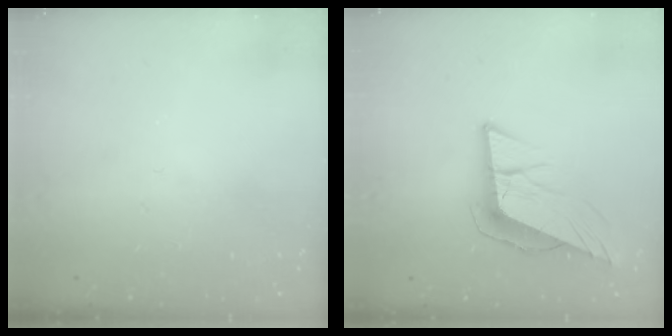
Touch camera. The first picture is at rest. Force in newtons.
{"total": 11.2, "press": 10.6, "slide": 3.7}